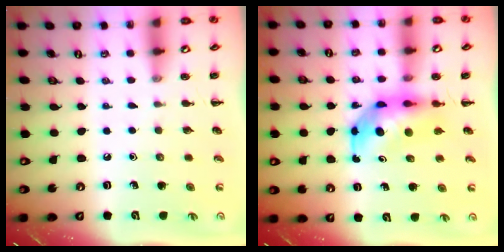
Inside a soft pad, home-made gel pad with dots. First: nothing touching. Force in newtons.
{"total": 6.7, "press": 6.5, "slide": 1.6}